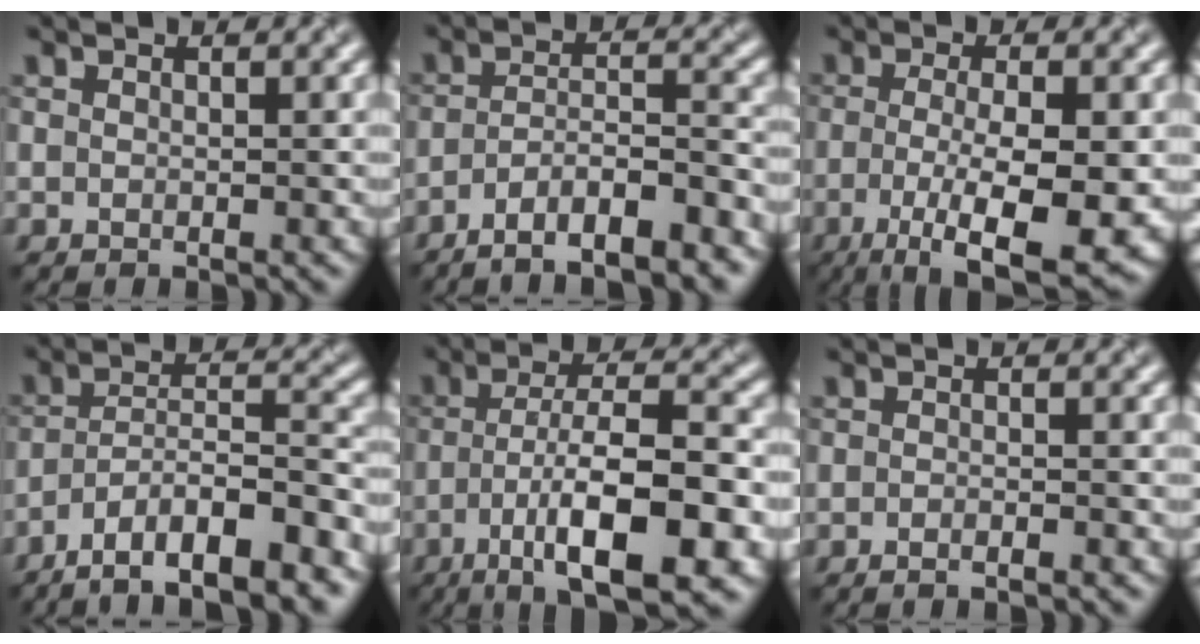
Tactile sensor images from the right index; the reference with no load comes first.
{"total": 6.9, "force": [-5.1, 1.3, 4.5], "torque": [-0.073, 0.004, -0.082]}
{"total": 9.1, "force": [-2.8, 2.4, 8.4], "torque": [-0.145, -0.016, -0.037]}
{"total": 10.6, "force": [-7.8, 2.4, 6.7], "torque": [-0.108, 0.010, -0.122]}
{"total": 10.9, "force": [-4.6, 2.7, 9.5], "torque": [-0.158, 0.003, -0.075]}
{"total": 0.9, "force": [-0.7, -0.2, 0.5], "torque": [-0.011, 0.000, -0.012]}